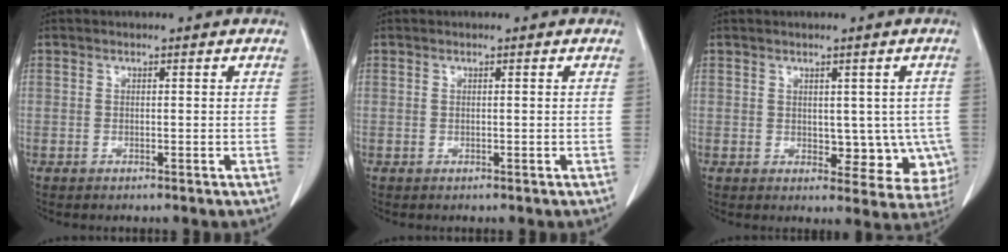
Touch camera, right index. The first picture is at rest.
{"total": 0.0}
{"total": 7.4, "force": [-0.5, 4.7, 5.8], "torque": [-0.043, 0.003, 0.005]}